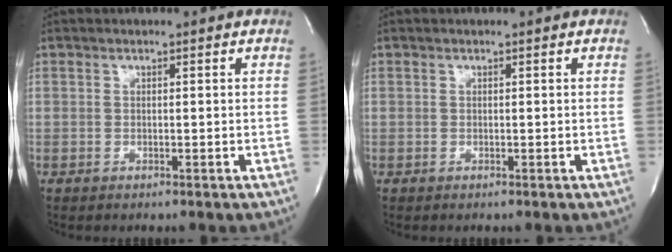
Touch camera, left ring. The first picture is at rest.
{"total": 0.0}